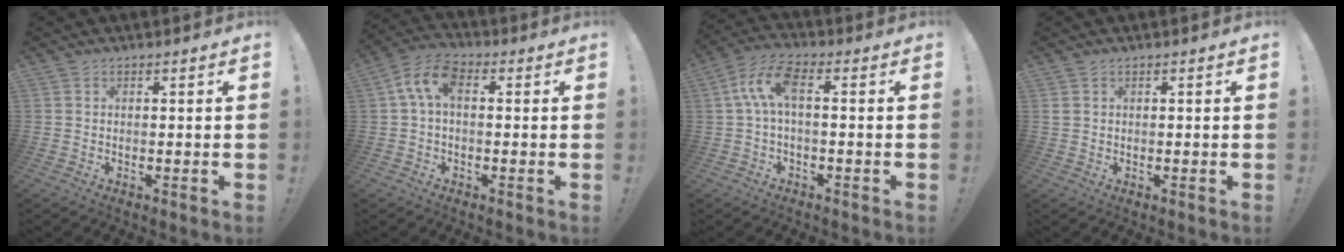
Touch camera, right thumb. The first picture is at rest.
{"total": 8.3, "force": [1.6, 4.6, 6.7], "torque": [-0.142, 0.001, 0.032]}
{"total": 8.6, "force": [0.8, 3.1, 8.0], "torque": [-0.162, 0.000, 0.012]}
{"total": 0.9, "force": [0.4, 0.8, 0.4], "torque": [-0.008, 0.003, 0.007]}